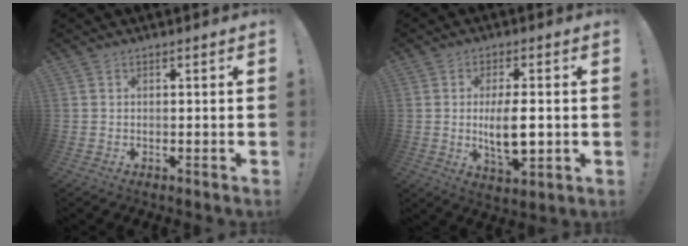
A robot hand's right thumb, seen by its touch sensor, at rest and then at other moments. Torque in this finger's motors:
{"motor_torque": [-0.07, 0.41, 0.31, 0.30, 0.05]}